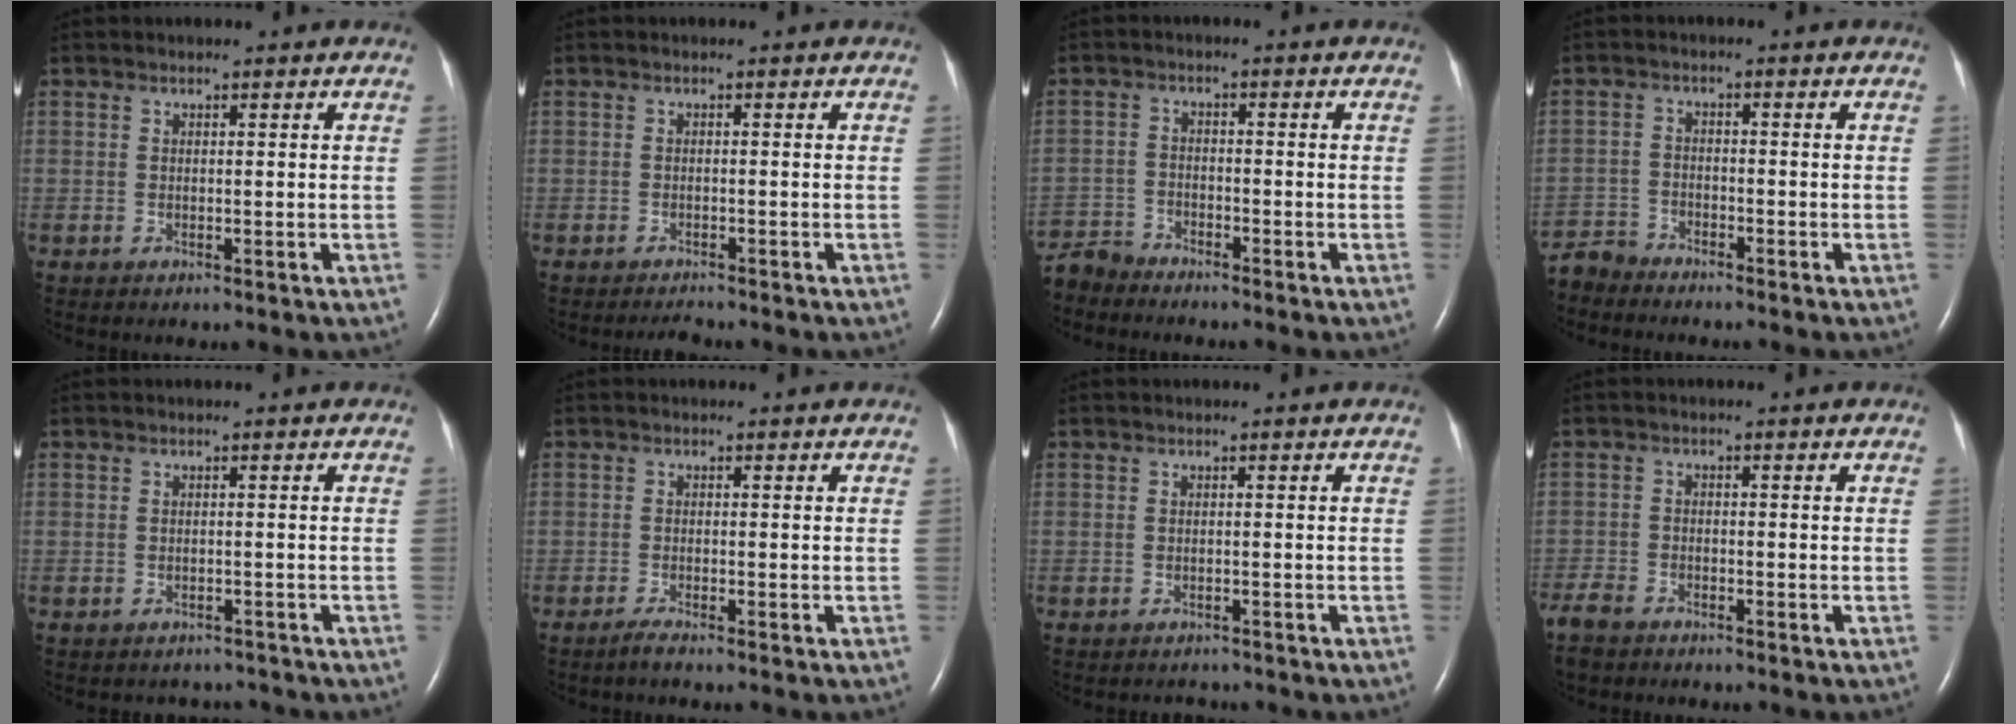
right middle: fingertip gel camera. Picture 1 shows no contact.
{"total": 1.4, "force": [-1.4, 0.1, 0.2], "torque": [-0.010, -0.008, -0.018]}
{"total": 4.7, "force": [-4.6, 0.8, -0.6], "torque": [0.012, -0.008, -0.091]}
{"total": 4.1, "force": [-4.0, 0.6, -0.7], "torque": [0.015, -0.009, -0.079]}
{"total": 2.8, "force": [-2.5, 1.2, -0.3], "torque": [0.001, 0.006, -0.033]}
{"total": 1.4, "force": [-1.2, -0.2, 0.7], "torque": [-0.024, -0.004, -0.024]}
{"total": 1.4, "force": [-1.3, 0.5, -0.2], "torque": [-0.001, -0.003, -0.017]}
{"total": 4.6, "force": [-4.0, 1.7, 1.5], "torque": [-0.032, -0.010, -0.078]}